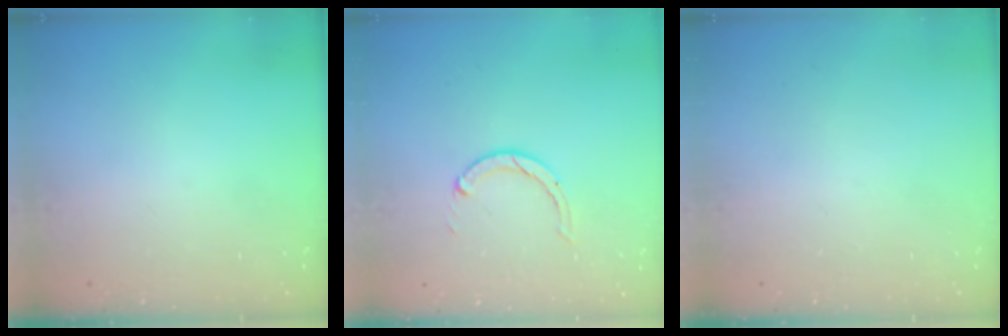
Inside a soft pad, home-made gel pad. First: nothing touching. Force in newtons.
{"total": 1.9, "press": 1.9, "slide": 0.2}
{"total": 0.0}